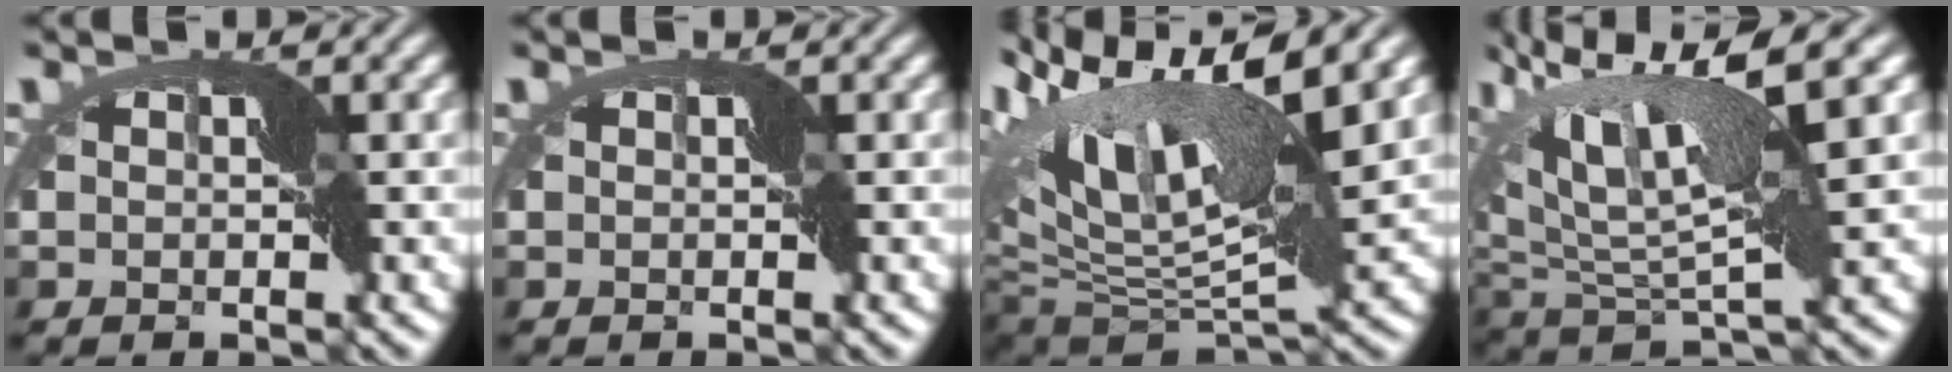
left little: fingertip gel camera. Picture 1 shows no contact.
{"total": 0.0}
{"total": 14.0, "force": [6.1, 4.5, 11.7], "torque": [-0.219, 0.020, 0.111]}
{"total": 9.1, "force": [5.5, 1.3, 7.1], "torque": [-0.165, 0.012, 0.099]}